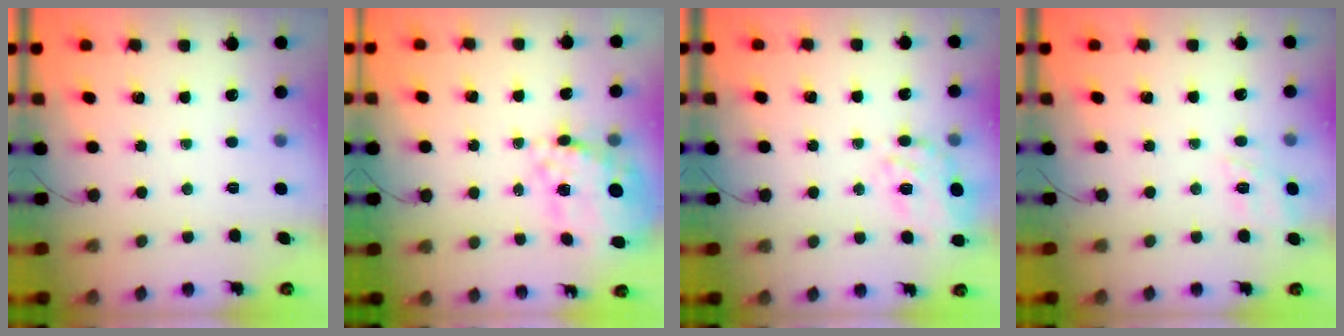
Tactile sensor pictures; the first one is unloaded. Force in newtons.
{"total": 20.2, "press": 19.8, "slide": 4.0}
{"total": 11.0, "press": 10.7, "slide": 2.8}
{"total": 11.4, "press": 11.4, "slide": 1.2}